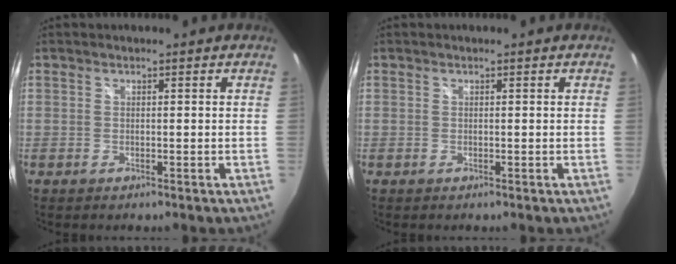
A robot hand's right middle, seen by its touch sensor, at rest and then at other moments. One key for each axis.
{"total": 0.0}